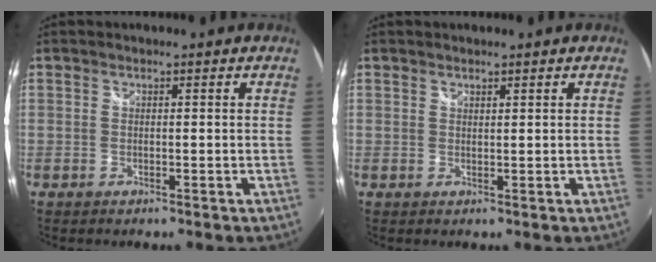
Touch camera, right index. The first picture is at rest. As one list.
[{"total": 0.7, "force": [0.7, 0.1, 0.1], "torque": [-0.002, -0.001, 0.012]}]